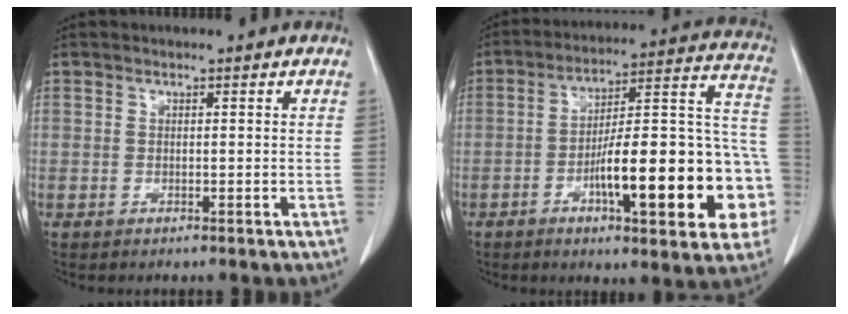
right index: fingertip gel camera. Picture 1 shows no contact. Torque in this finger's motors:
{"motor_torque": [1.33, -0.81, 0.63, 0.21]}